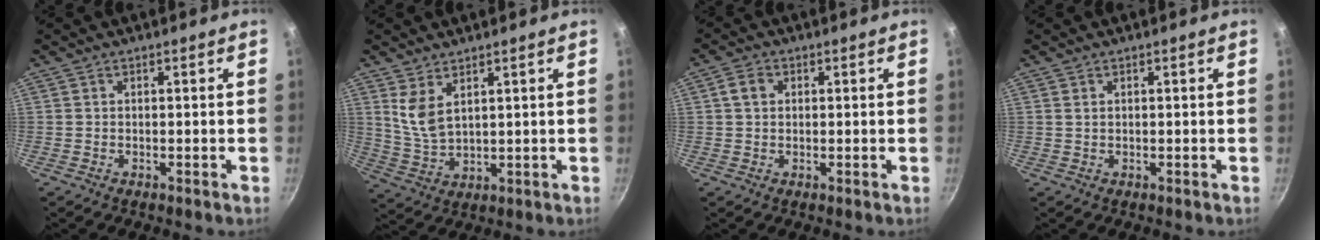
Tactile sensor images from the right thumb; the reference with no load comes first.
{"total": 6.2, "force": [3.1, 3.1, 4.4], "torque": [-0.080, -0.032, 0.072]}
{"total": 3.1, "force": [0.7, 2.5, 1.8], "torque": [-0.023, 0.005, 0.008]}
{"total": 0.6, "force": [0.3, 0.4, 0.4], "torque": [-0.007, 0.001, 0.006]}